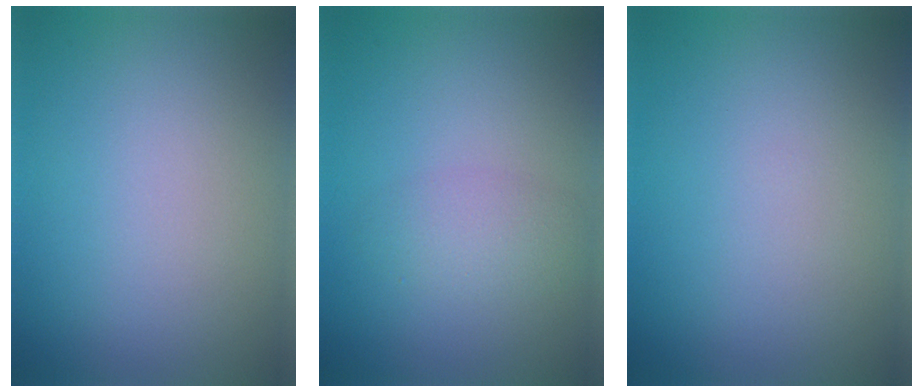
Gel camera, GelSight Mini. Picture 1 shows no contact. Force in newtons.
{"total": 2.1, "press": 2.1, "slide": 0.0}
{"total": 0.0}